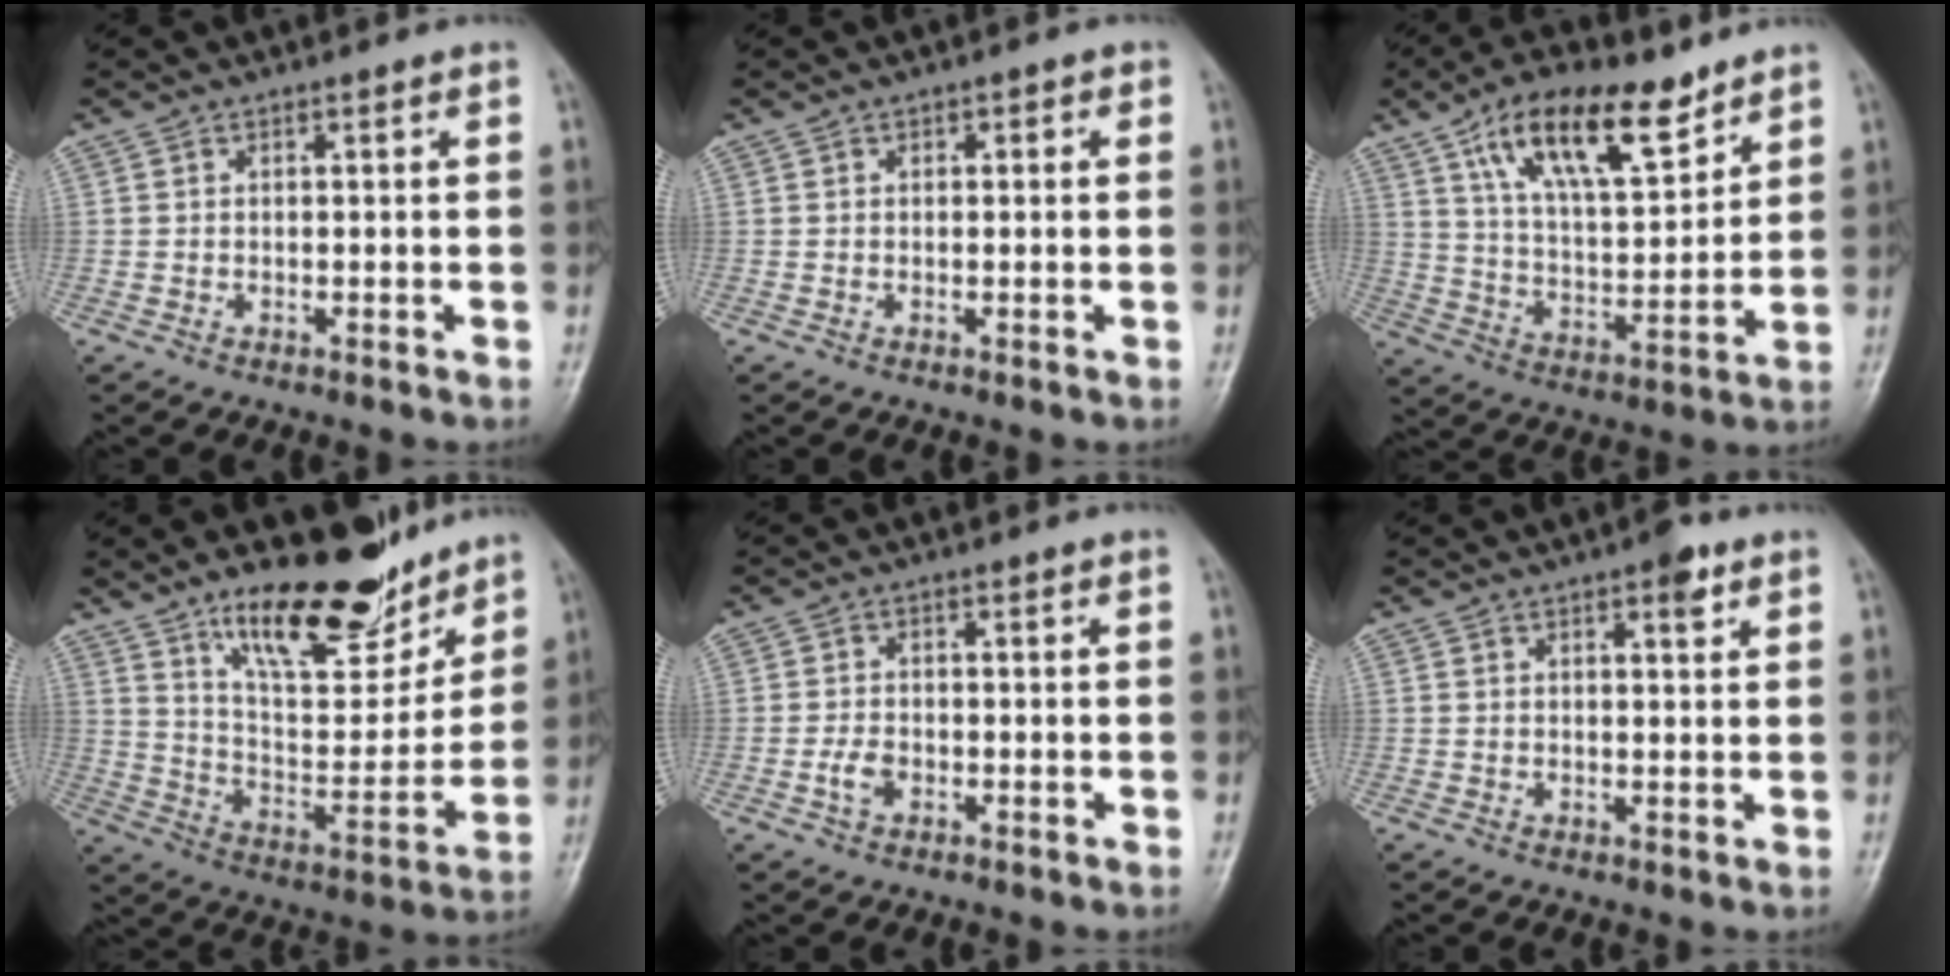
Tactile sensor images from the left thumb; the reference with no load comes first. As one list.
[{"total": 1.5, "force": [0.5, 0.9, 1.1], "torque": [-0.007, 0.002, 0.003]}, {"total": 17.1, "force": [10.2, 6.8, 11.9], "torque": [-0.171, -0.044, 0.182]}, {"total": 19.0, "force": [13.7, 7.1, 11.0], "torque": [-0.124, -0.090, 0.228]}, {"total": 2.5, "force": [-1.2, 1.6, 1.4], "torque": [-0.032, 0.008, -0.026]}, {"total": 3.3, "force": [1.8, 1.2, 2.5], "torque": [-0.026, -0.005, 0.021]}]